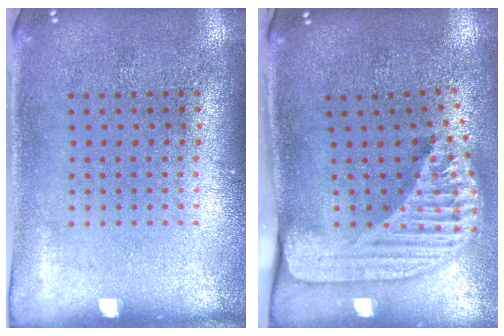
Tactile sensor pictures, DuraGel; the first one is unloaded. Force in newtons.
{"total": 2.4, "press": 1.8, "slide": 1.7}